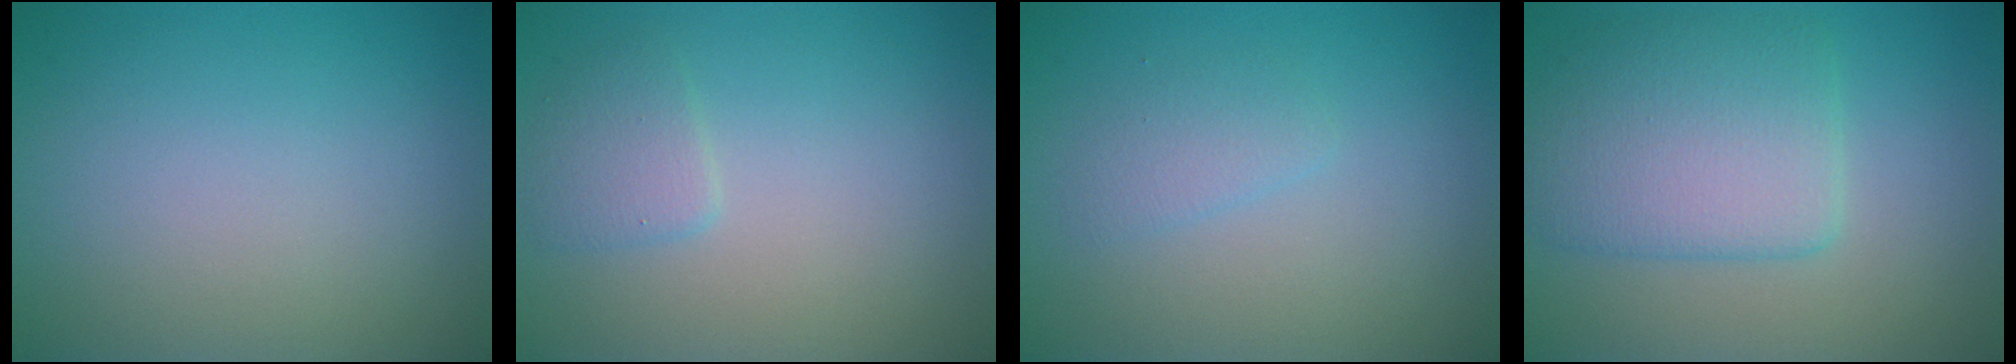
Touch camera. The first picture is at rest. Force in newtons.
{"total": 1.6, "press": 1.6, "slide": 0.0}
{"total": 1.4, "press": 1.4, "slide": 0.1}
{"total": 5.7, "press": 5.7, "slide": 0.2}